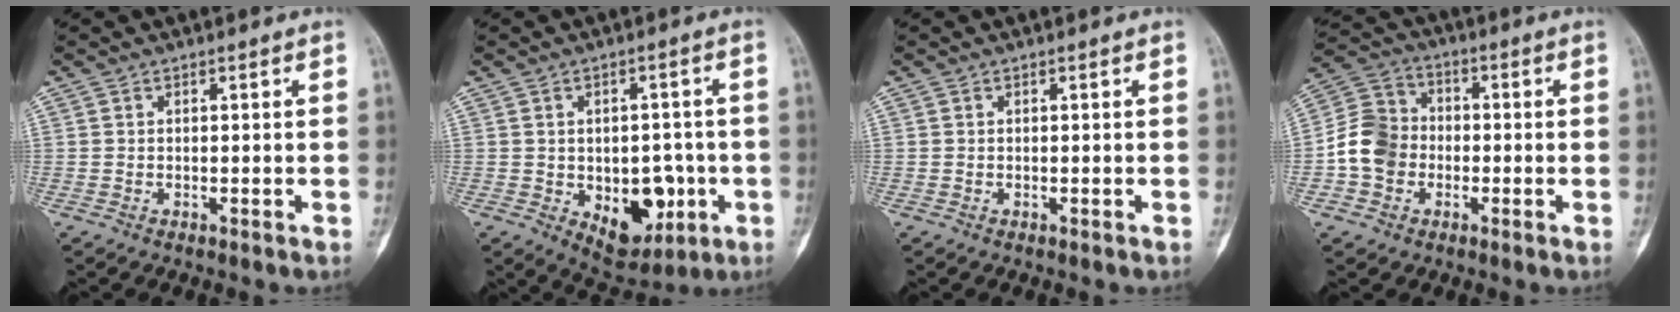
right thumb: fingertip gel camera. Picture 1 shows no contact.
{"total": 11.8, "force": [-2.9, 7.4, 8.7], "torque": [-0.075, 0.010, -0.024]}
{"total": 0.0}
{"total": 9.8, "force": [-1.8, 8.5, 4.6], "torque": [-0.070, 0.031, -0.046]}